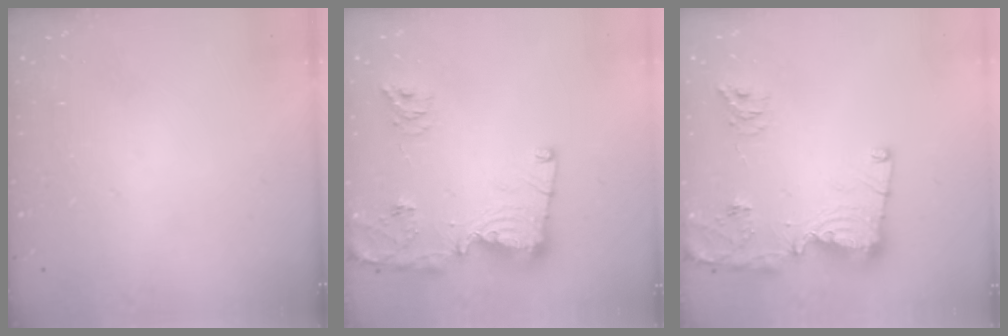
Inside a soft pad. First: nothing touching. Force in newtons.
{"total": 14.6, "press": 14.6, "slide": 1.0}
{"total": 14.6, "press": 14.6, "slide": 1.0}